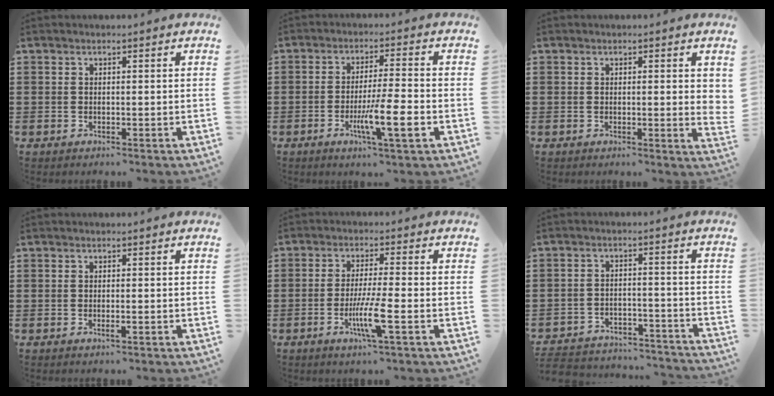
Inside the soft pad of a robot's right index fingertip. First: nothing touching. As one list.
[{"total": 8.1, "force": [-2.8, 0.9, 7.5], "torque": [-0.133, -0.011, -0.048]}, {"total": 1.6, "force": [0.2, 0.1, 1.6], "torque": [-0.031, -0.001, 0.004]}, {"total": 0.8, "force": [-0.3, 0.0, 0.7], "torque": [-0.013, -0.003, -0.005]}, {"total": 6.9, "force": [-2.3, 0.4, 6.5], "torque": [-0.126, -0.019, -0.044]}, {"total": 4.5, "force": [-4.4, 0.6, 0.6], "torque": [-0.021, 0.002, -0.093]}]